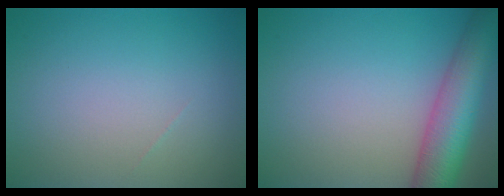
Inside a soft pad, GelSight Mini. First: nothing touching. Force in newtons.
{"total": 7.7, "press": 7.7, "slide": 0.4}